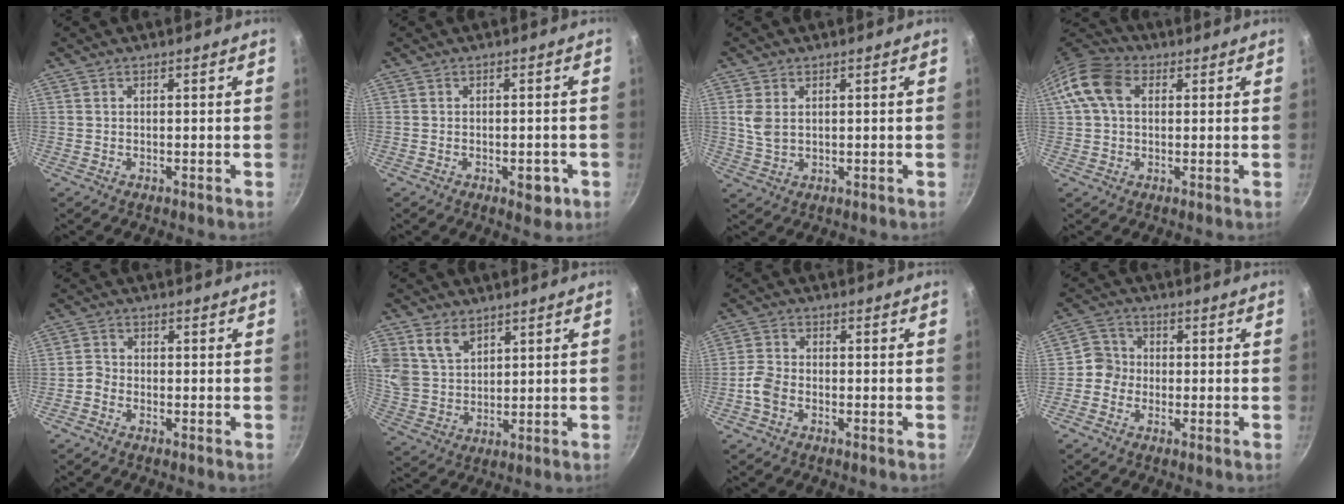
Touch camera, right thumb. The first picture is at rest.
{"total": 4.1, "force": [-1.6, 2.1, 3.1], "torque": [-0.024, 0.008, -0.015]}
{"total": 4.2, "force": [1.1, 2.7, 3.0], "torque": [-0.060, -0.004, 0.025]}
{"total": 10.4, "force": [2.6, 7.2, 7.0], "torque": [-0.122, 0.022, 0.031]}
{"total": 1.9, "force": [-1.4, 1.3, 0.5], "torque": [-0.010, 0.014, -0.032]}
{"total": 9.1, "force": [4.8, 6.4, 4.4], "torque": [-0.073, -0.021, 0.103]}
{"total": 3.9, "force": [-1.9, 2.5, 2.3], "torque": [-0.053, 0.018, -0.045]}
{"total": 4.5, "force": [-1.0, 4.3, 1.2], "torque": [0.006, 0.015, -0.035]}